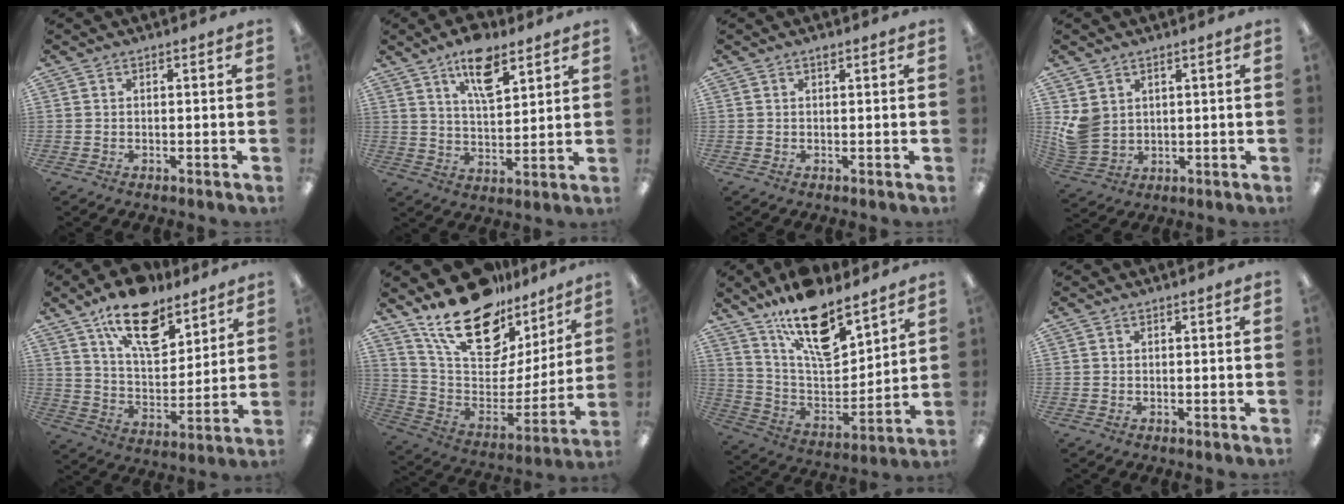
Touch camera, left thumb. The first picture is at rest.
{"total": 11.1, "force": [7.4, 4.6, 6.9], "torque": [-0.112, -0.030, 0.128]}
{"total": 0.6, "force": [0.5, 0.2, 0.3], "torque": [-0.006, 0.002, 0.008]}
{"total": 5.9, "force": [2.1, 4.9, 2.6], "torque": [-0.061, -0.009, 0.042]}
{"total": 16.7, "force": [11.4, 7.8, 9.3], "torque": [-0.146, -0.057, 0.199]}
{"total": 22.8, "force": [16.8, 10.4, 11.3], "torque": [-0.196, -0.111, 0.301]}
{"total": 17.9, "force": [12.7, 6.9, 10.6], "torque": [-0.181, -0.079, 0.219]}
{"total": 0.0}